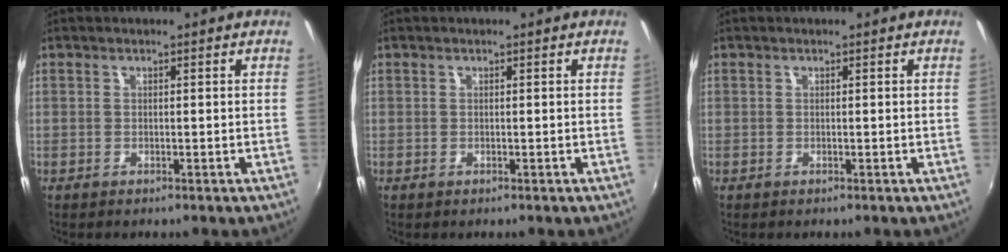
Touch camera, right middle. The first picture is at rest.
{"total": 0.0}
{"total": 0.0}